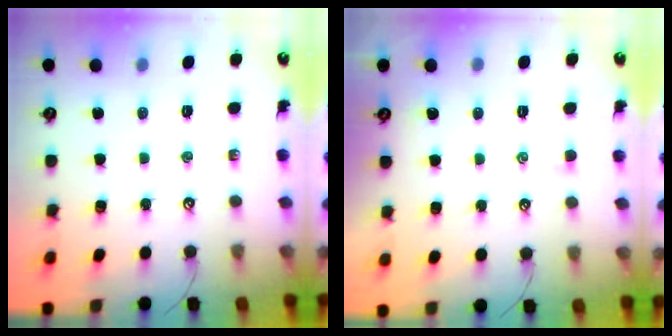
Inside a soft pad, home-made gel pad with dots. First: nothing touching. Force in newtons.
{"total": 1.2, "press": 1.0, "slide": 0.6}